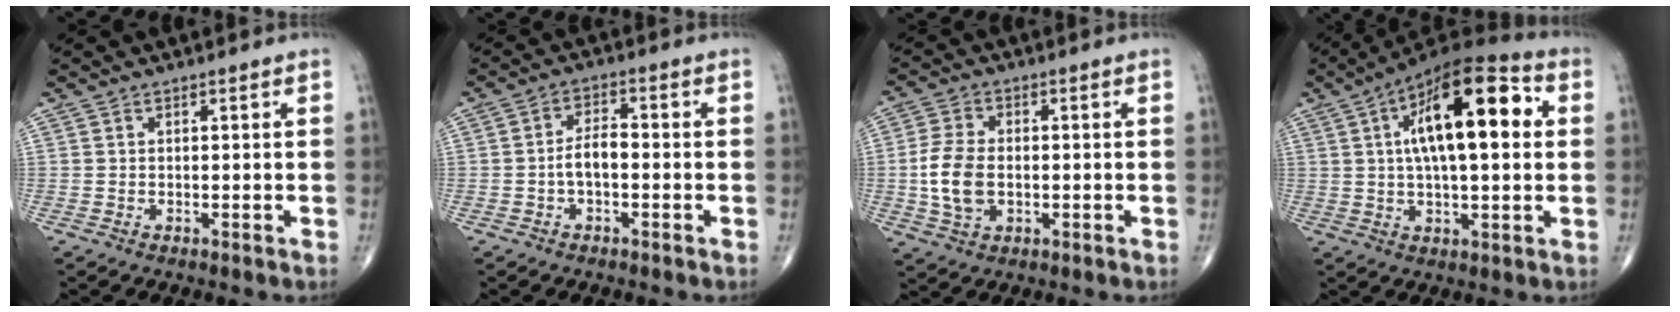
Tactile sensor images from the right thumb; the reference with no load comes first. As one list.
[{"total": 4.5, "force": [-1.0, 2.0, 3.9], "torque": [-0.072, 0.019, -0.021]}, {"total": 8.5, "force": [-0.8, 5.4, 6.5], "torque": [-0.134, 0.005, -0.015]}, {"total": 20.2, "force": [4.3, 7.9, 18.1], "torque": [-0.273, 0.021, 0.056]}]